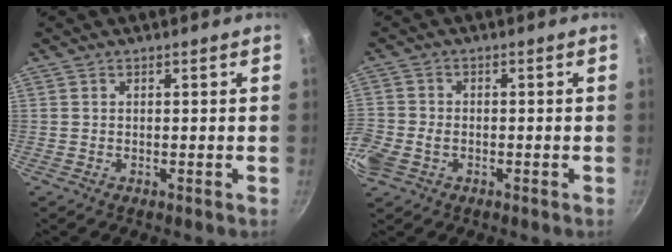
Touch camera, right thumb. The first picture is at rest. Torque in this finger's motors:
{"motor_torque": [0.47, 0.45, 1.19, -0.40, 0.11]}